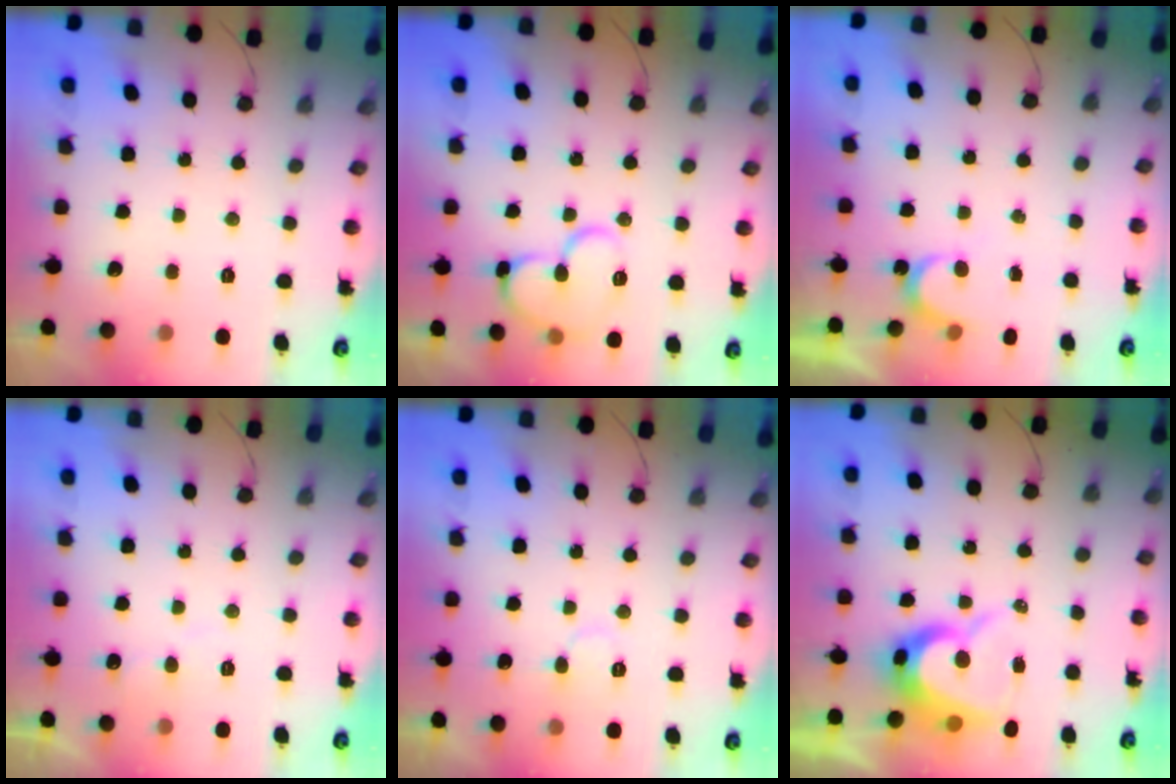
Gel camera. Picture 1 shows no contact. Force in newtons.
{"total": 12.9, "press": 12.8, "slide": 1.8}
{"total": 2.8, "press": 2.8, "slide": 0.2}
{"total": 4.5, "press": 4.5, "slide": 0.5}
{"total": 6.1, "press": 6.1, "slide": 0.5}
{"total": 9.3, "press": 9.2, "slide": 0.7}